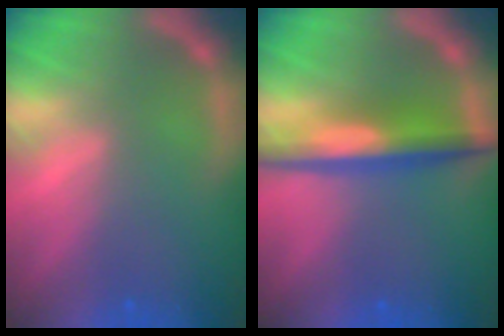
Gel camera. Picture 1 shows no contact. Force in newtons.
{"total": 5.5}